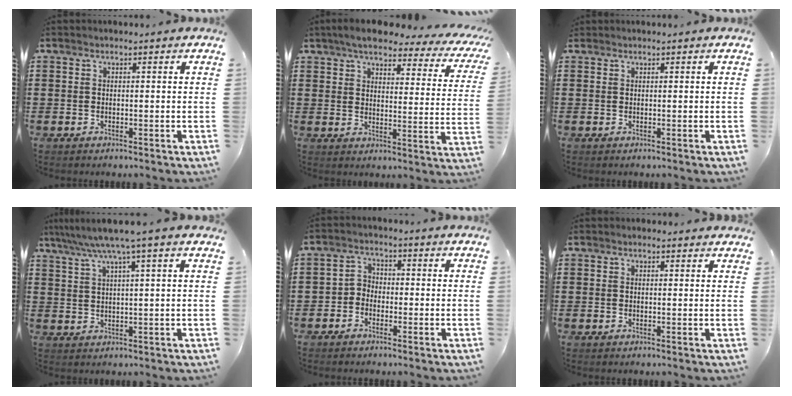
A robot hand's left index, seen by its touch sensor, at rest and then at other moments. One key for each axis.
{"total": 5.5, "fx": 4.6, "fy": 1.1, "fz": 2.8, "tx": -0.067, "ty": -0.022, "tz": 0.074}
{"total": 0.0}
{"total": 5.4, "fx": 3.6, "fy": -0.7, "fz": 3.9, "tx": -0.087, "ty": -0.010, "tz": 0.058}
{"total": 2.6, "fx": -1.8, "fy": 1.9, "fz": 0.4, "tx": -0.018, "ty": 0.008, "tz": -0.041}
{"total": 0.8, "fx": 0.7, "fy": 0.3, "fz": 0.2, "tx": -0.006, "ty": 0.003, "tz": 0.013}